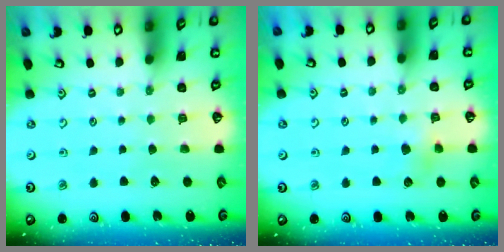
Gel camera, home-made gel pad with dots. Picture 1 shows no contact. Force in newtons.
{"total": 4.0, "press": 4.0, "slide": 0.4}